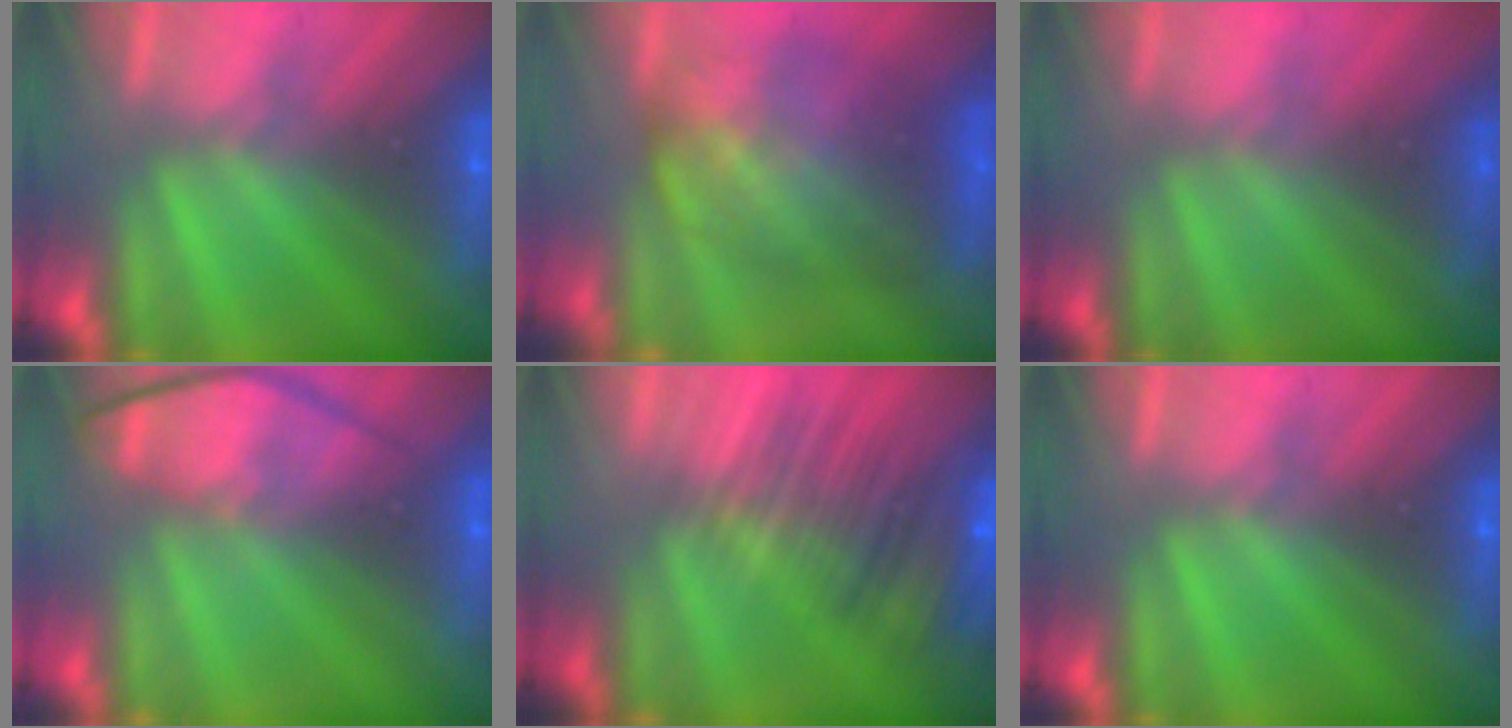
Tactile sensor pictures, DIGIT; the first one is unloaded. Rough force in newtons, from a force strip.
{"total": 8.4}
{"total": 2.8}
{"total": 4.5}
{"total": 6.9}
{"total": 0.0}